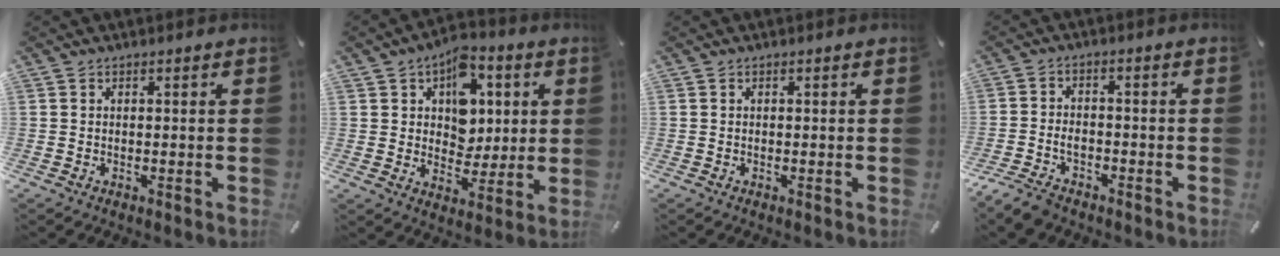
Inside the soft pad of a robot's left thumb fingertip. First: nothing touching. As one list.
[{"total": 11.1, "force": [4.0, 8.6, 5.7], "torque": [-0.080, -0.019, 0.074]}, {"total": 0.0}, {"total": 5.1, "force": [-3.3, 3.0, 2.4], "torque": [-0.049, 0.018, -0.064]}]